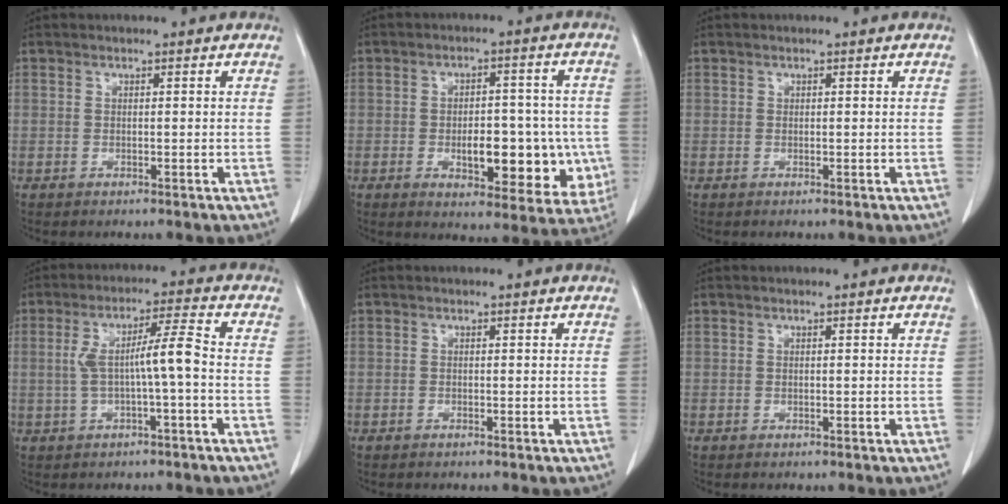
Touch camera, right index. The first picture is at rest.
{"total": 12.9, "force": [-2.7, 6.1, 11.1], "torque": [-0.129, 0.014, -0.020]}
{"total": 0.0}
{"total": 6.7, "force": [-0.7, 0.1, 6.7], "torque": [-0.126, 0.022, -0.009]}
{"total": 0.0}
{"total": 0.0}